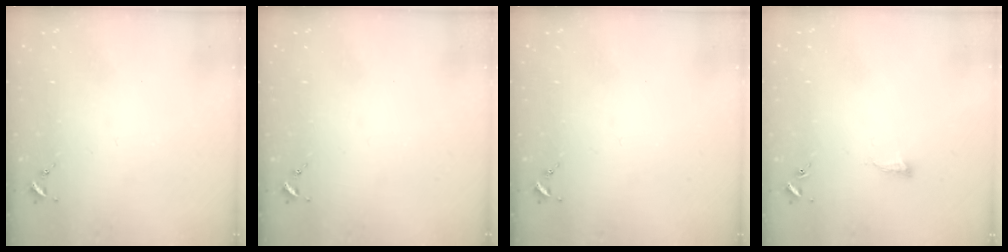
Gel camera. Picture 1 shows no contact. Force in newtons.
{"total": 0.0}
{"total": 0.0}
{"total": 5.6, "press": 5.6, "slide": 0.5}